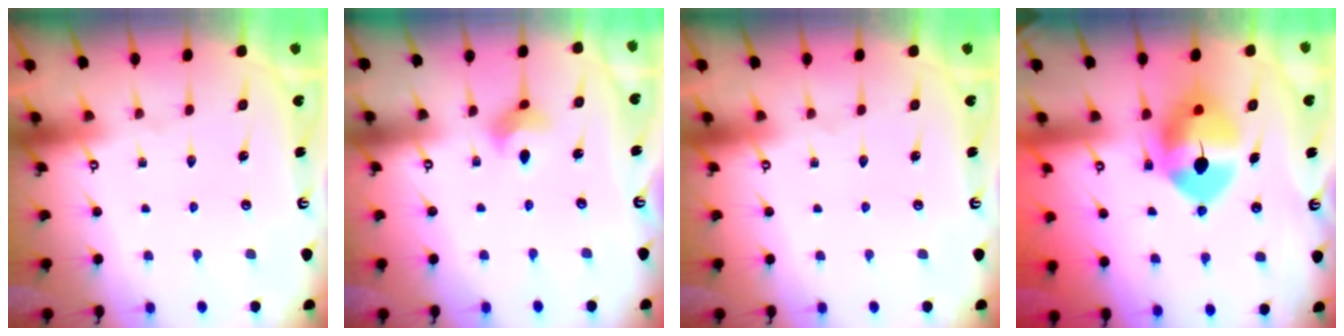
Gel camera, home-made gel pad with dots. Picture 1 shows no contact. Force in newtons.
{"total": 6.3, "press": 6.1, "slide": 1.7}
{"total": 0.0}
{"total": 12.0, "press": 11.8, "slide": 2.0}